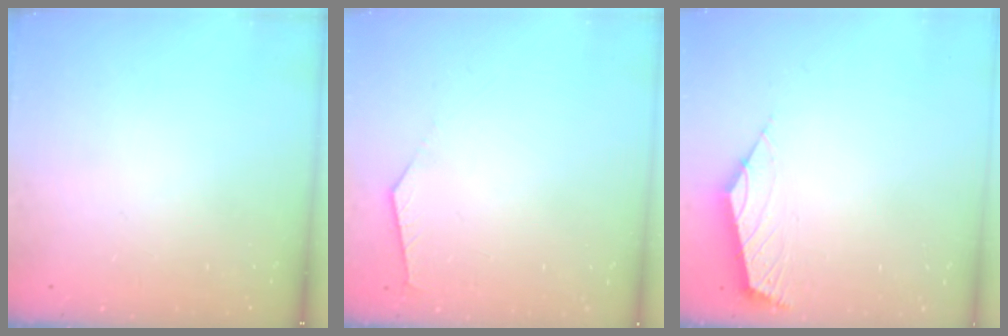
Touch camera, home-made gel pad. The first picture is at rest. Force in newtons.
{"total": 2.9, "press": 2.9, "slide": 0.5}
{"total": 2.5, "press": 2.4, "slide": 0.7}